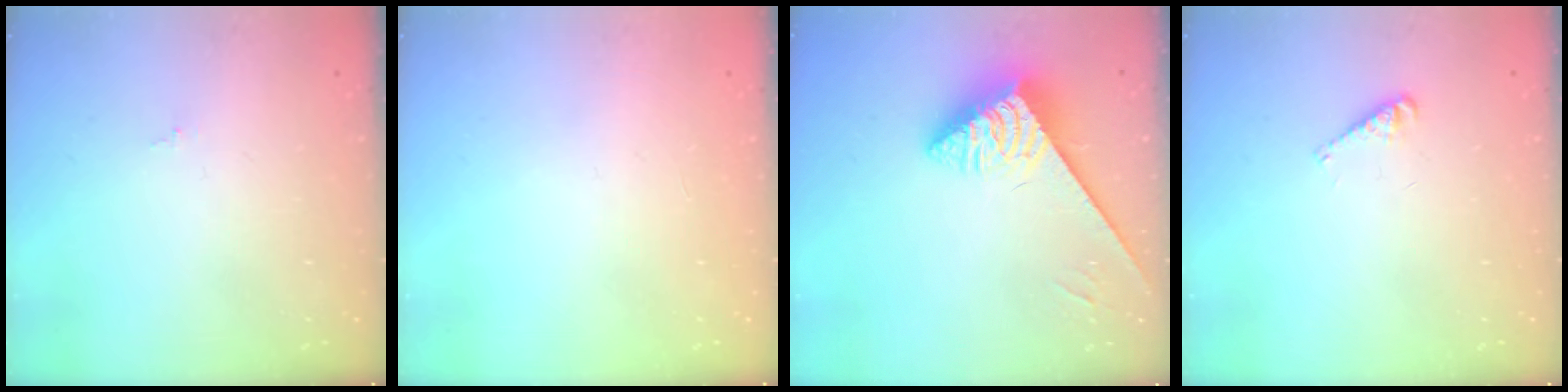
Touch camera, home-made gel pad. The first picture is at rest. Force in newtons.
{"total": 0.0}
{"total": 3.7, "press": 3.7, "slide": 0.6}
{"total": 2.7, "press": 2.7, "slide": 0.4}